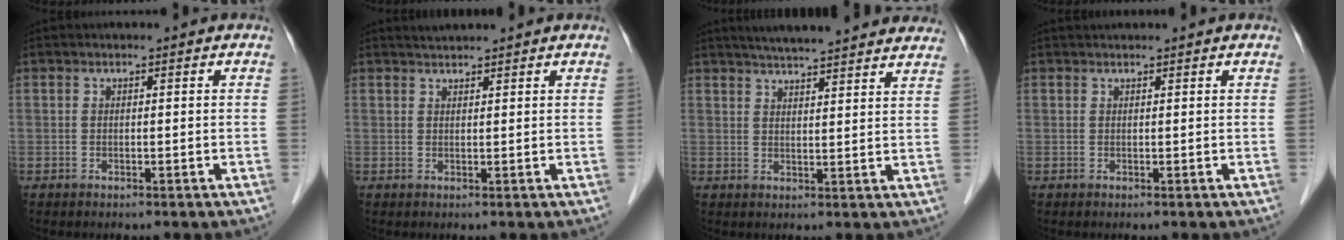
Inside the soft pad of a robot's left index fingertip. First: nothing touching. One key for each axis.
{"total": 1.8, "fx": 1.8, "fy": 0.0, "fz": 0.3, "tx": -0.009, "ty": 0.015, "tz": 0.034}
{"total": 17.4, "fx": 15.7, "fy": 1.7, "fz": 7.3, "tx": -0.100, "ty": 0.023, "tz": 0.197}
{"total": 1.7, "fx": 1.6, "fy": 0.2, "fz": 0.4, "tx": -0.008, "ty": 0.025, "tz": 0.027}